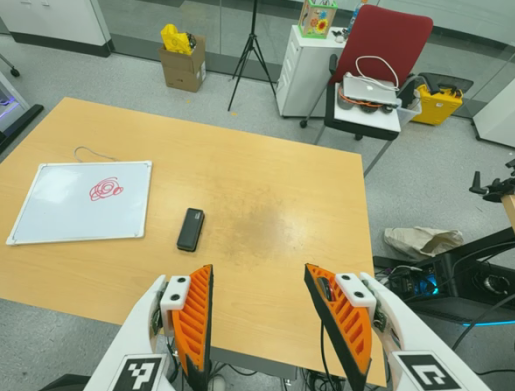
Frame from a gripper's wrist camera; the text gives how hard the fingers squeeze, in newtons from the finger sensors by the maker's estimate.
{"total": 0.0}